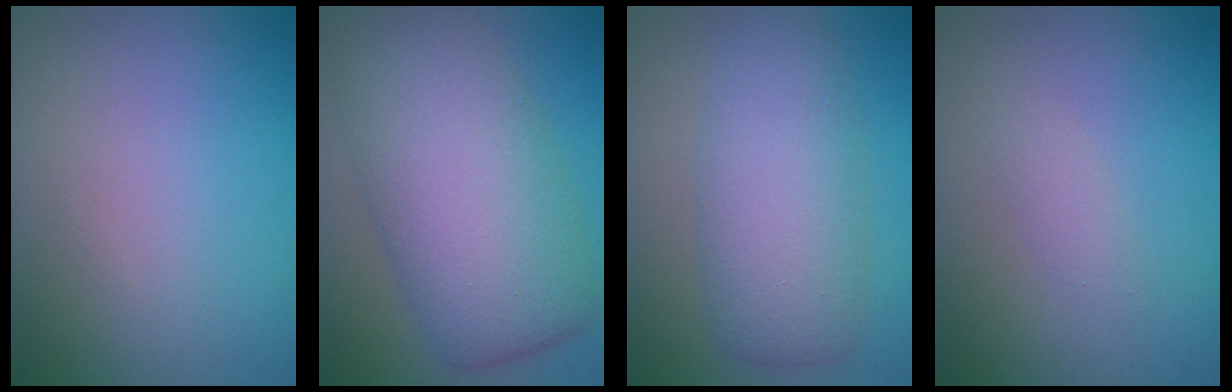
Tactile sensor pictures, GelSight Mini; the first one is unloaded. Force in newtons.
{"total": 10.3, "press": 10.3, "slide": 0.5}
{"total": 5.8, "press": 5.8, "slide": 0.2}
{"total": 1.0, "press": 1.0, "slide": 0.1}